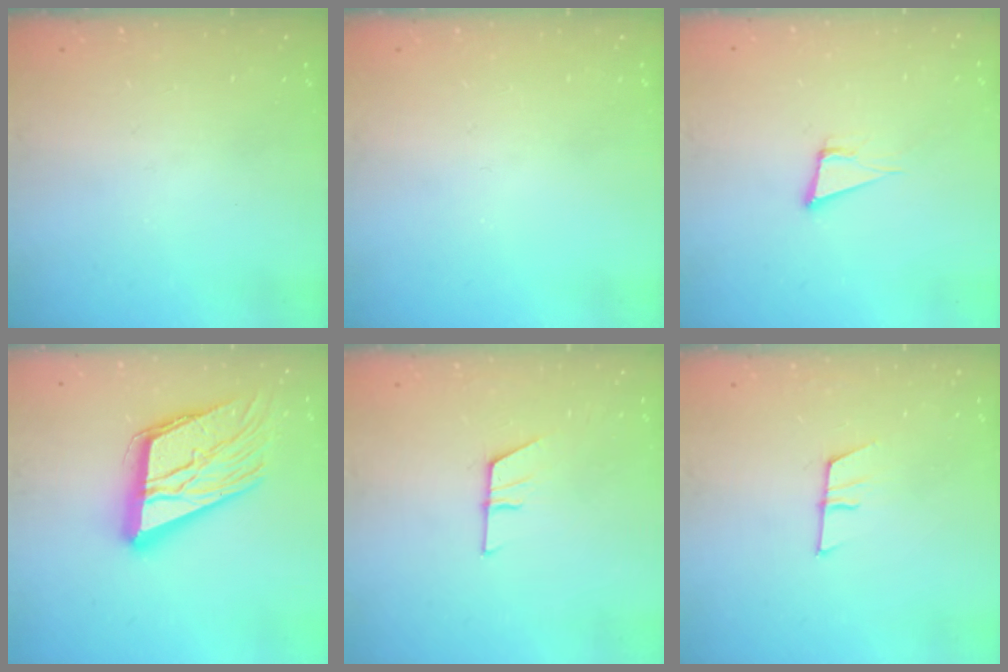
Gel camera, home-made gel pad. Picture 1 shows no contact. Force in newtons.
{"total": 0.0}
{"total": 3.8, "press": 1.9, "slide": 3.3}
{"total": 19.6, "press": 19.5, "slide": 1.9}
{"total": 5.1, "press": 5.1, "slide": 0.4}
{"total": 7.8, "press": 7.8, "slide": 0.4}